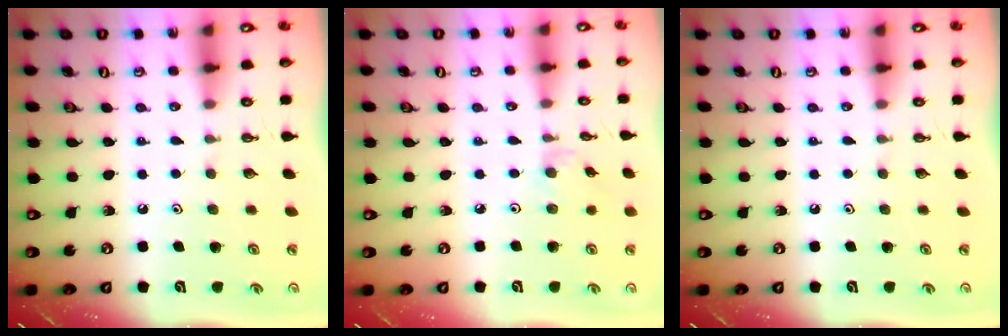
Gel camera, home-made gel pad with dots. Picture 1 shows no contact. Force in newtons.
{"total": 1.6, "press": 1.5, "slide": 0.4}
{"total": 0.0}